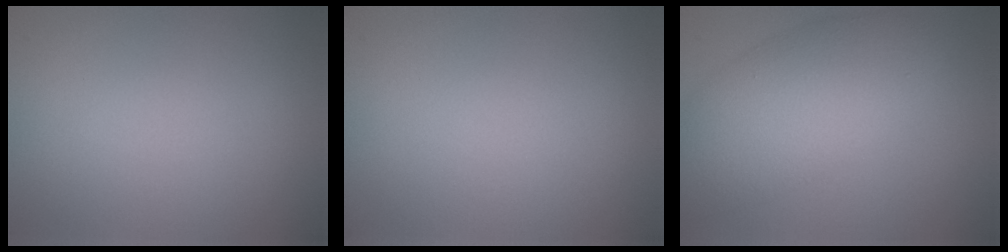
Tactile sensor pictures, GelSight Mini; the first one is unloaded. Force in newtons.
{"total": 0.0}
{"total": 7.3, "press": 7.3, "slide": 0.2}